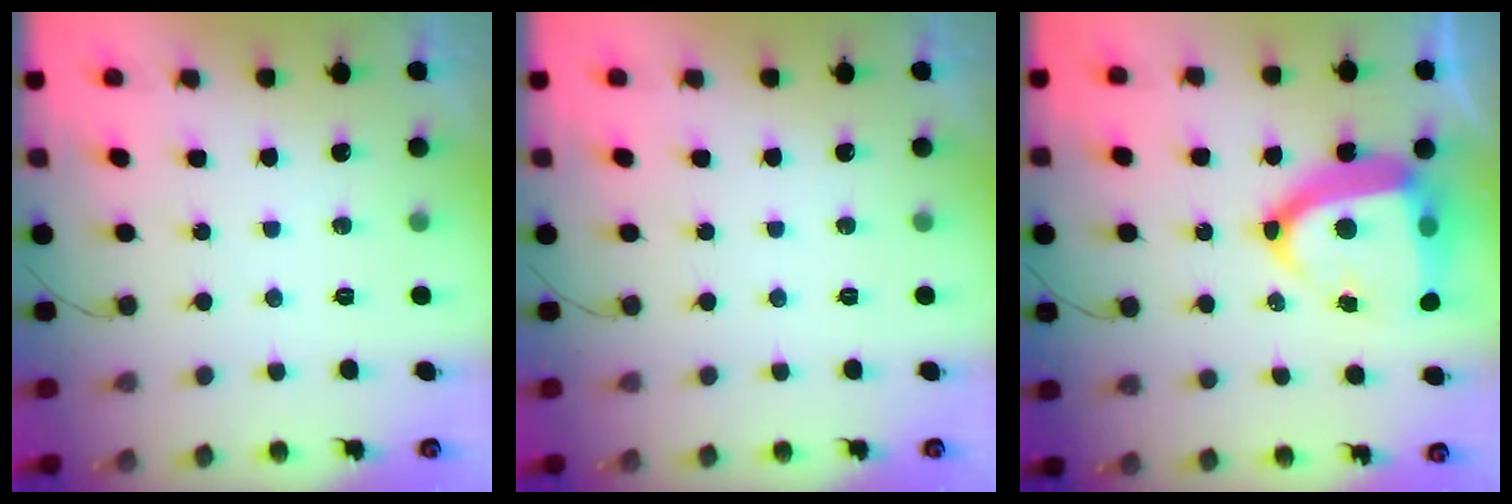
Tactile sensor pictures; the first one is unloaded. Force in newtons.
{"total": 0.0}
{"total": 19.1, "press": 19.0, "slide": 2.2}